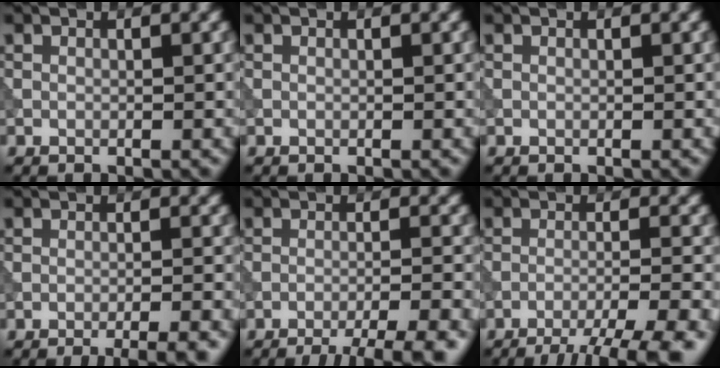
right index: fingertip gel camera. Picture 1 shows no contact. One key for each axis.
{"total": 0.0}
{"total": 0.0}
{"total": 5.3, "fx": -3.7, "fy": 1.4, "fz": 3.5, "tx": -0.032, "ty": 0.007, "tz": -0.044}
{"total": 7.0, "fx": -5.2, "fy": 1.3, "fz": 4.4, "tx": -0.054, "ty": 0.002, "tz": -0.070}
{"total": 8.2, "fx": -6.4, "fy": 1.4, "fz": 4.8, "tx": -0.066, "ty": -0.007, "tz": -0.085}